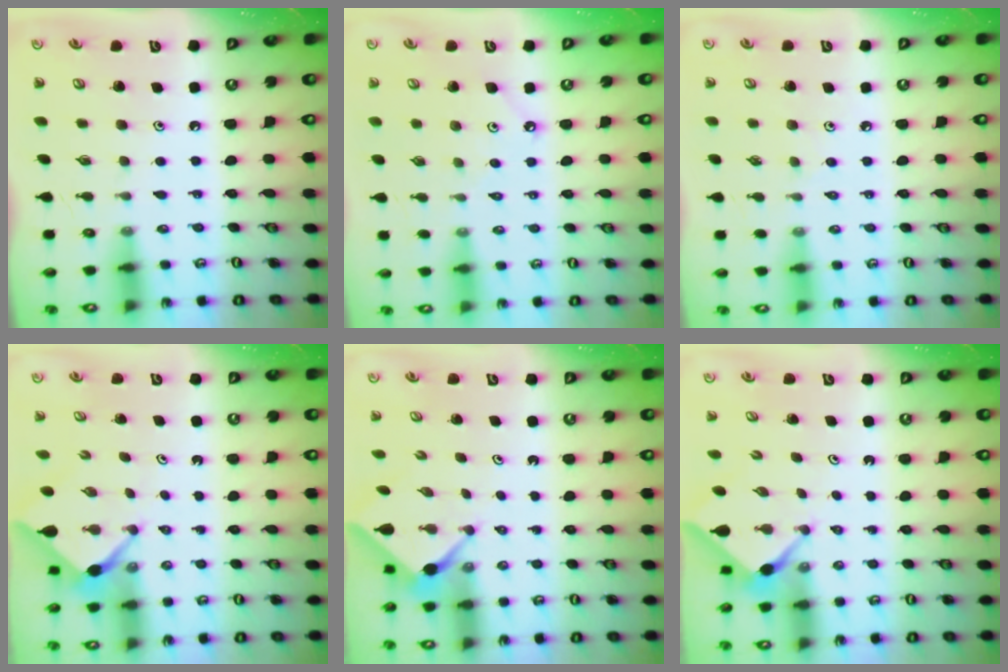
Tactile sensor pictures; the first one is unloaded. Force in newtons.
{"total": 3.0, "press": 3.0, "slide": 0.3}
{"total": 2.5, "press": 2.5, "slide": 0.5}
{"total": 2.6, "press": 2.6, "slide": 0.3}
{"total": 2.6, "press": 2.6, "slide": 0.3}
{"total": 2.9, "press": 2.9, "slide": 0.2}